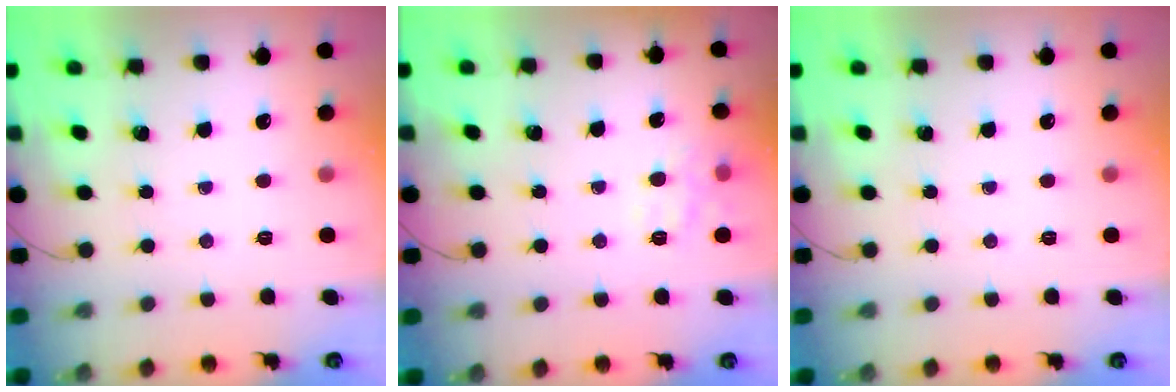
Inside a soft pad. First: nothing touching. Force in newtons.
{"total": 8.9, "press": 8.8, "slide": 1.2}
{"total": 0.0}